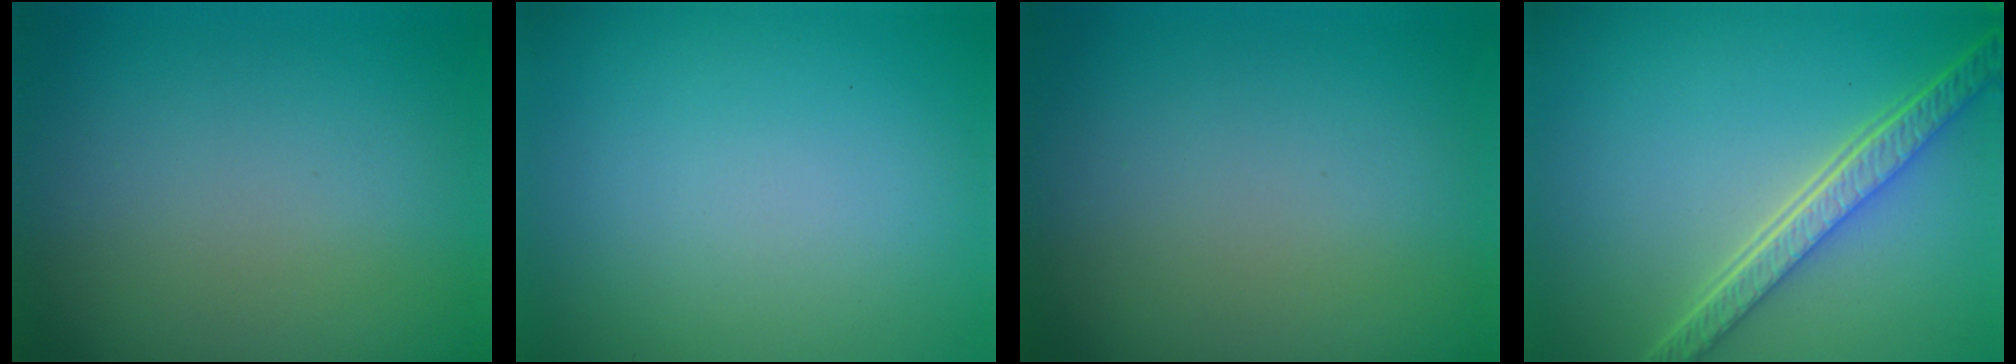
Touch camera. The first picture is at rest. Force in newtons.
{"total": 0.0}
{"total": 0.0}
{"total": 5.6, "press": 4.0, "slide": 3.9}